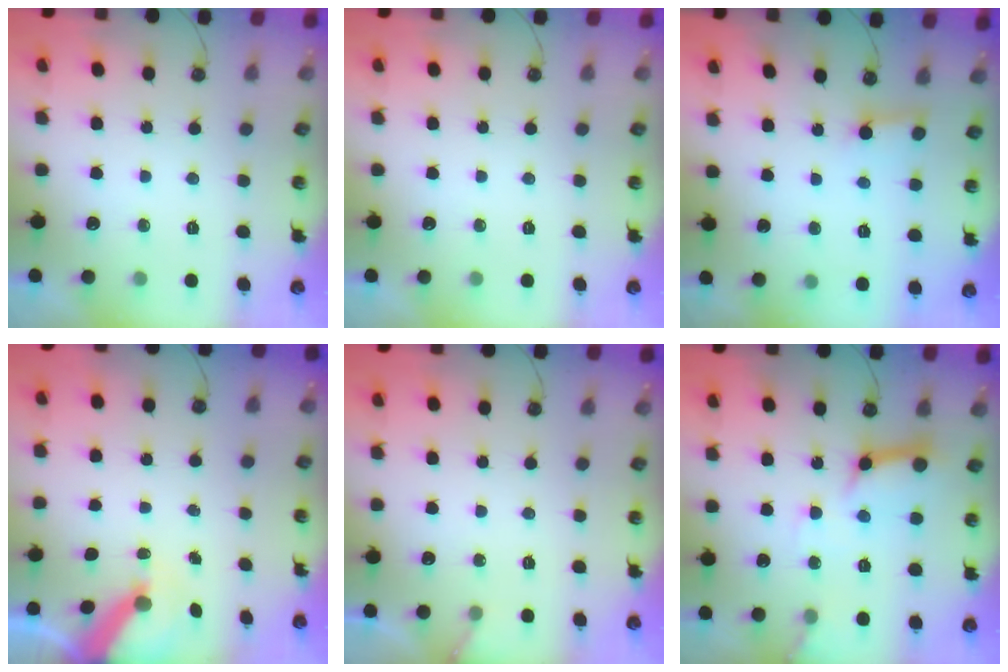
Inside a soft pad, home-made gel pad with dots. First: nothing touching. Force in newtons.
{"total": 0.0}
{"total": 2.6, "press": 2.5, "slide": 0.3}
{"total": 7.5, "press": 7.5, "slide": 0.7}
{"total": 3.1, "press": 3.1, "slide": 0.2}
{"total": 11.8, "press": 11.7, "slide": 1.4}